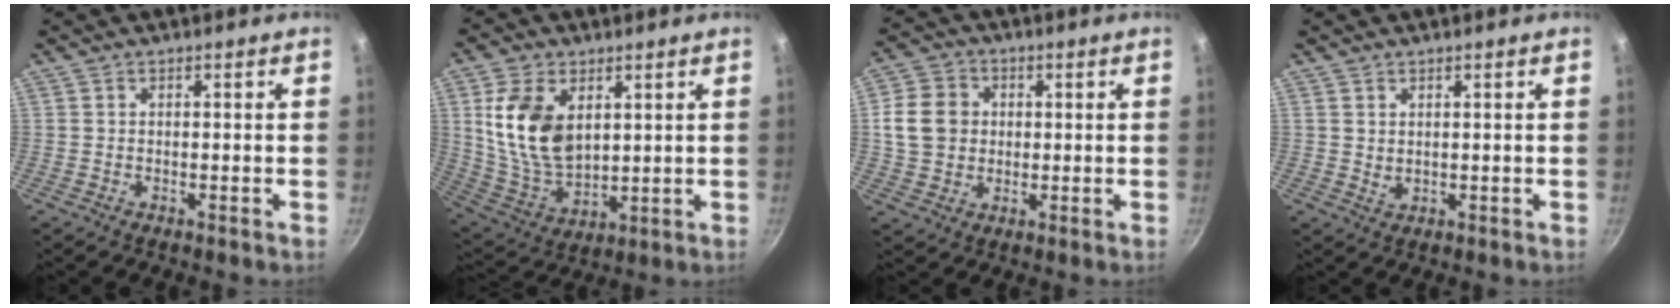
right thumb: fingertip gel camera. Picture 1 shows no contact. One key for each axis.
{"total": 15.0, "fx": 4.1, "fy": 9.5, "fz": 10.8, "tx": -0.187, "ty": -0.028, "tz": 0.090}
{"total": 9.7, "fx": 1.3, "fy": 8.3, "fz": 4.8, "tx": -0.061, "ty": 0.006, "tz": 0.015}
{"total": 1.5, "fx": 1.0, "fy": 0.9, "fz": 0.8, "tx": -0.010, "ty": -0.012, "tz": 0.019}